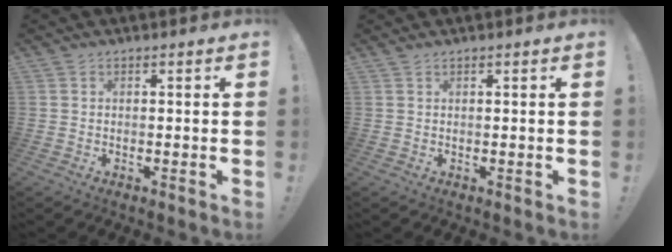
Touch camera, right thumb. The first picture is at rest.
{"total": 0.6, "force": [0.3, -0.2, 0.4], "torque": [-0.008, -0.001, 0.005]}